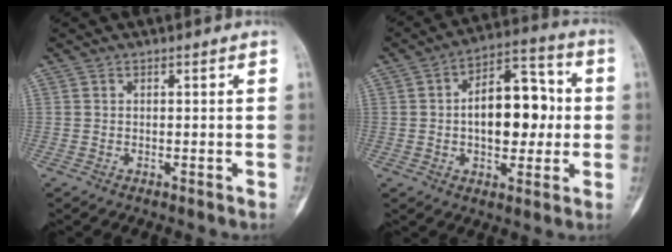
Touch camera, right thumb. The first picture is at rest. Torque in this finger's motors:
{"motor_torque": [1.34, 1.37, 0.01, 0.04, 0.33]}